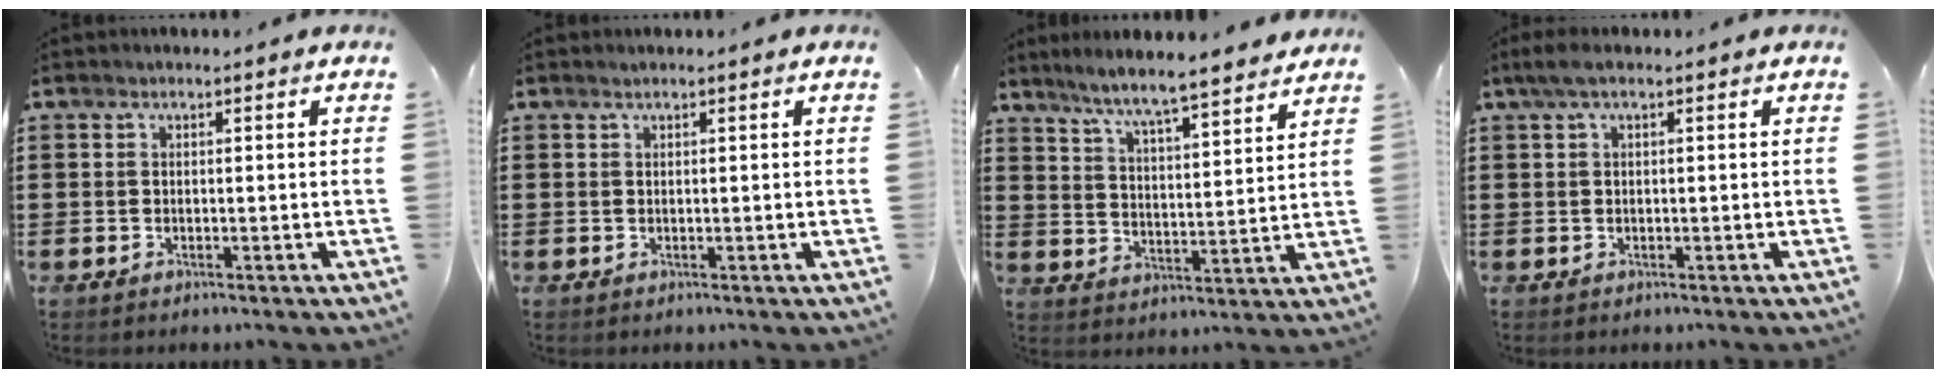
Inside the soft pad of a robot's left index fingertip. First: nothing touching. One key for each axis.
{"total": 0.0}
{"total": 6.0, "fx": 5.6, "fy": -0.3, "fz": 2.2, "tx": -0.068, "ty": -0.037, "tz": 0.093}
{"total": 1.8, "fx": 0.1, "fy": 0.4, "fz": 1.8, "tx": -0.039, "ty": -0.001, "tz": 0.000}